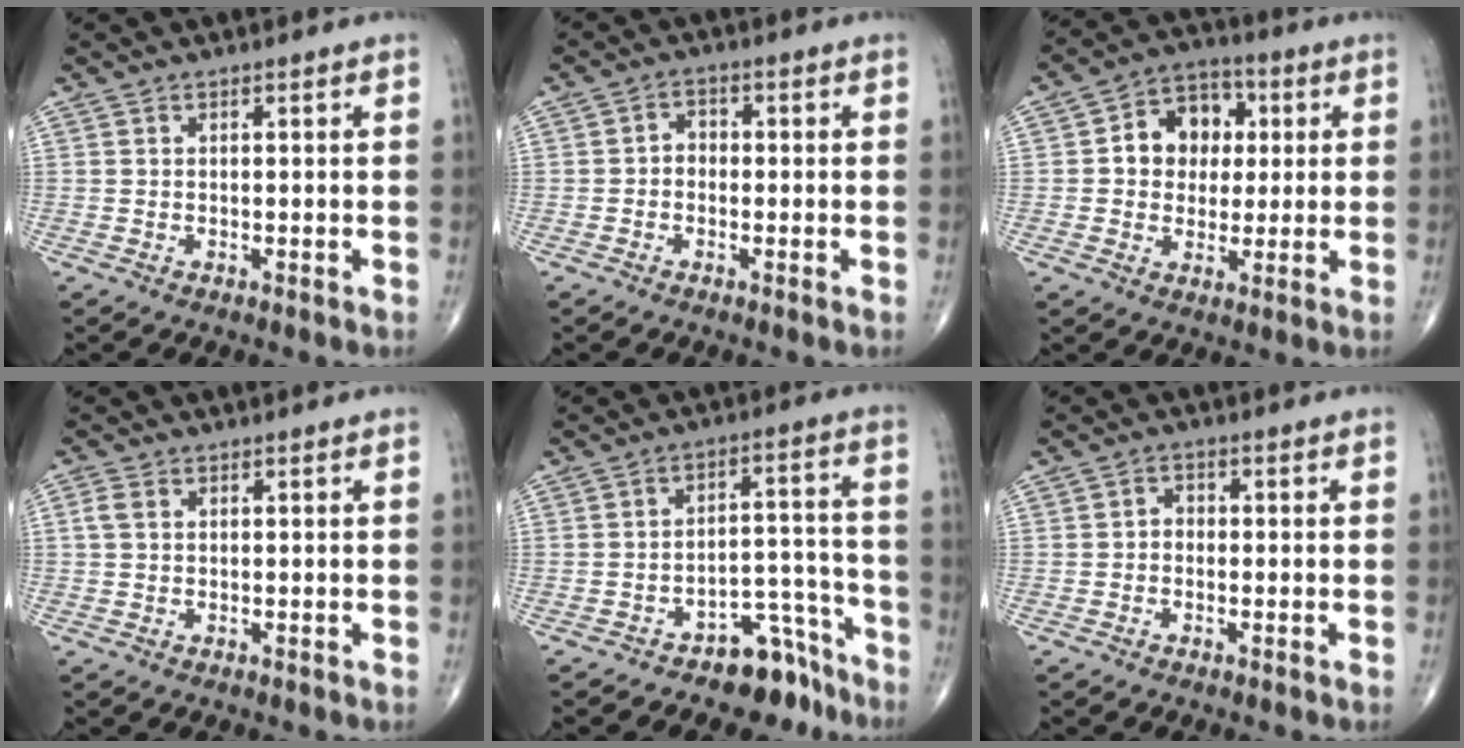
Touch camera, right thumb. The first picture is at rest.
{"total": 2.5, "force": [-0.5, 2.0, 1.4], "torque": [-0.005, 0.014, -0.019]}
{"total": 10.9, "force": [1.7, 8.8, 6.2], "torque": [-0.046, 0.014, 0.018]}
{"total": 2.1, "force": [0.4, 1.5, 1.4], "torque": [-0.037, 0.007, 0.008]}
{"total": 8.4, "force": [-6.8, 4.1, 2.7], "torque": [0.000, 0.101, -0.106]}
{"total": 2.0, "force": [-0.4, 1.6, 1.1], "torque": [-0.003, 0.011, -0.016]}